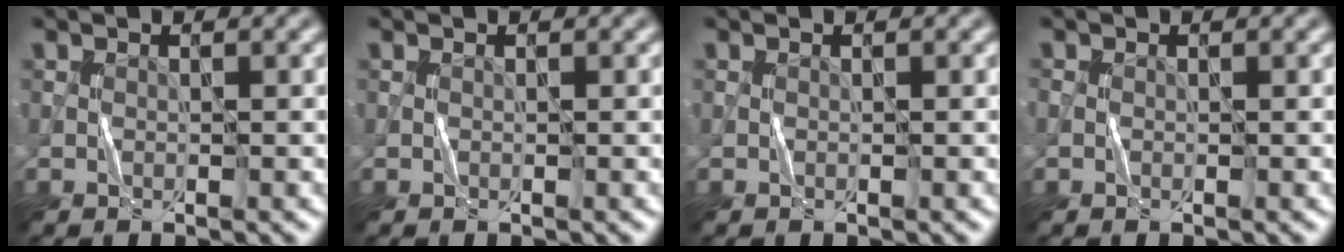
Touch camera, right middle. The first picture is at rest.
{"total": 0.0}
{"total": 0.0}
{"total": 0.5, "force": [-0.2, 0.5, 0.2], "torque": [-0.007, -0.002, -0.005]}